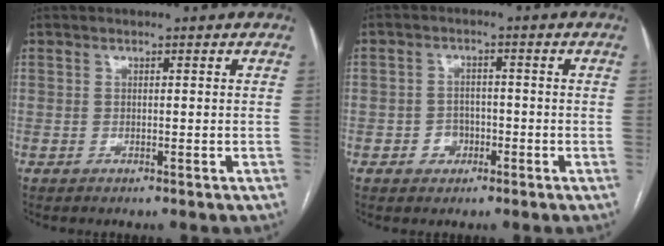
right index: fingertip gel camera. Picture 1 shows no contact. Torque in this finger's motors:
{"motor_torque": [-0.44, -0.19, -0.71, -0.21]}